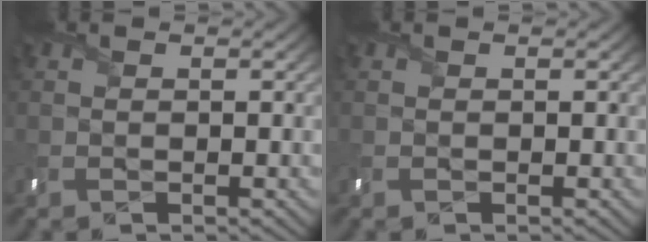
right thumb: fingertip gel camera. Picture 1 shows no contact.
{"total": 0.0}